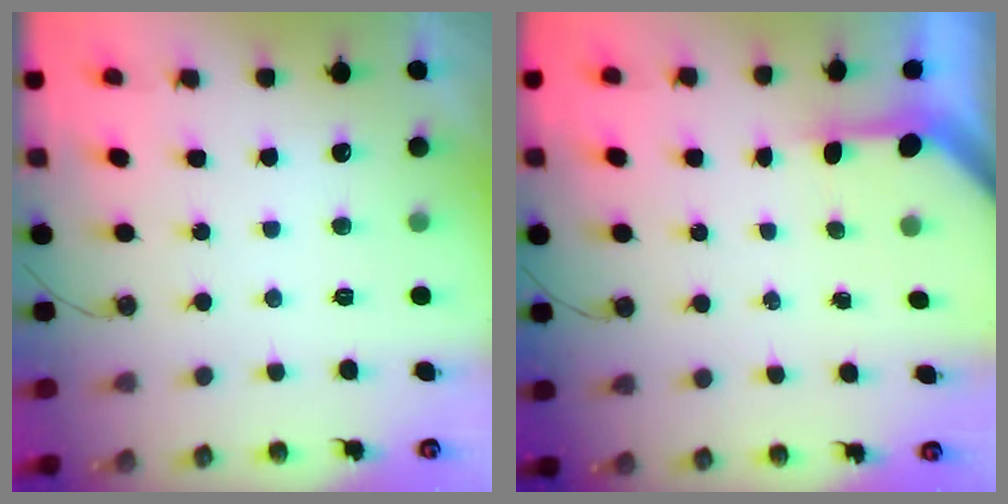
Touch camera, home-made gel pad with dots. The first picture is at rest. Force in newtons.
{"total": 2.9, "press": 2.9, "slide": 0.2}